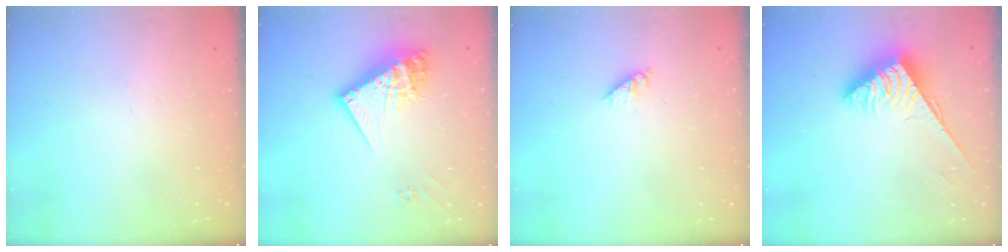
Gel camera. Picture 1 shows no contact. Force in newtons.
{"total": 15.1, "press": 15.1, "slide": 1.2}
{"total": 2.8, "press": 2.8, "slide": 0.5}
{"total": 3.9, "press": 3.8, "slide": 0.7}